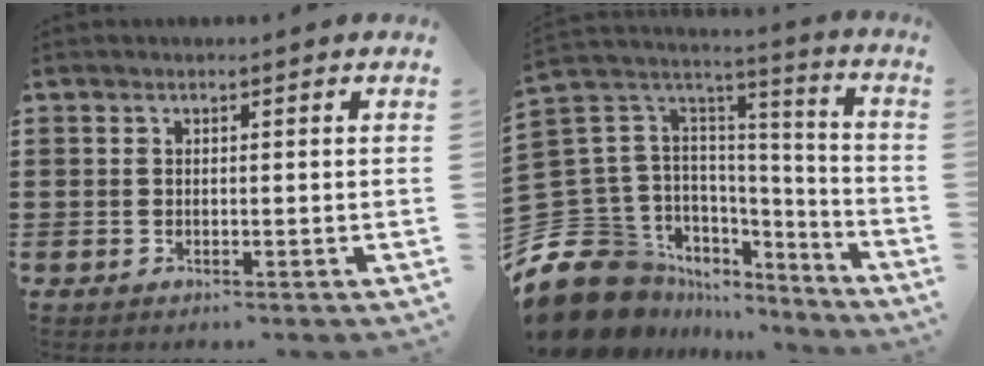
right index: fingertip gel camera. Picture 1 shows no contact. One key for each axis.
{"total": 15.2, "fx": -9.8, "fy": 10.6, "fz": 4.7, "tx": -0.140, "ty": -0.006, "tz": -0.160}